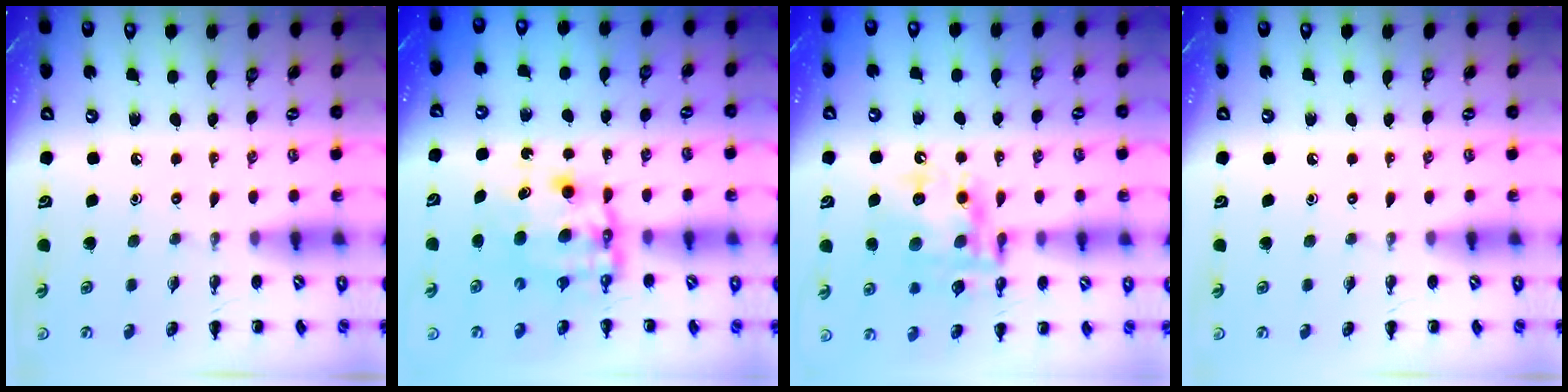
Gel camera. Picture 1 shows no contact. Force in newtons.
{"total": 9.2, "press": 9.0, "slide": 2.2}
{"total": 16.6, "press": 16.2, "slide": 3.6}
{"total": 0.0}